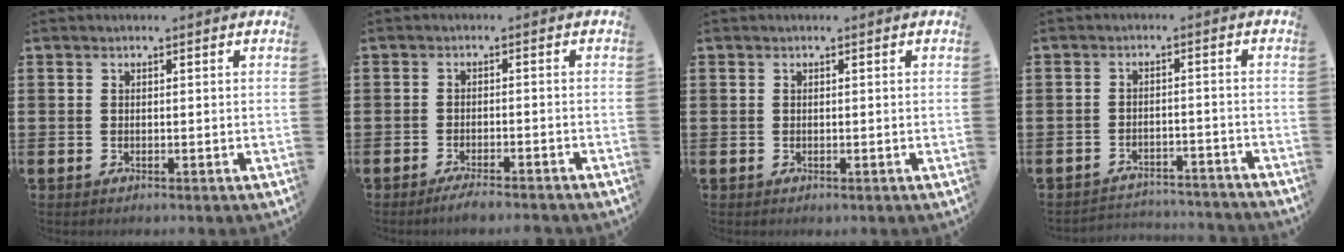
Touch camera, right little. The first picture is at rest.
{"total": 2.2, "force": [-1.9, 0.1, 1.1], "torque": [-0.018, 0.004, -0.035]}
{"total": 0.0}
{"total": 2.9, "force": [-2.9, 0.1, -0.1], "torque": [-0.005, 0.002, -0.064]}